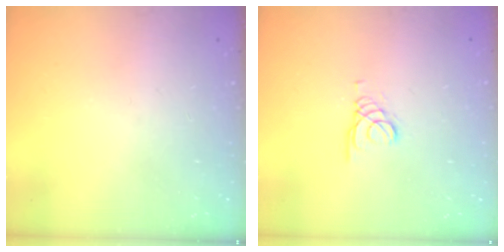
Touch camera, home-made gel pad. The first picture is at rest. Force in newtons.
{"total": 1.3, "press": 1.3, "slide": 0.1}